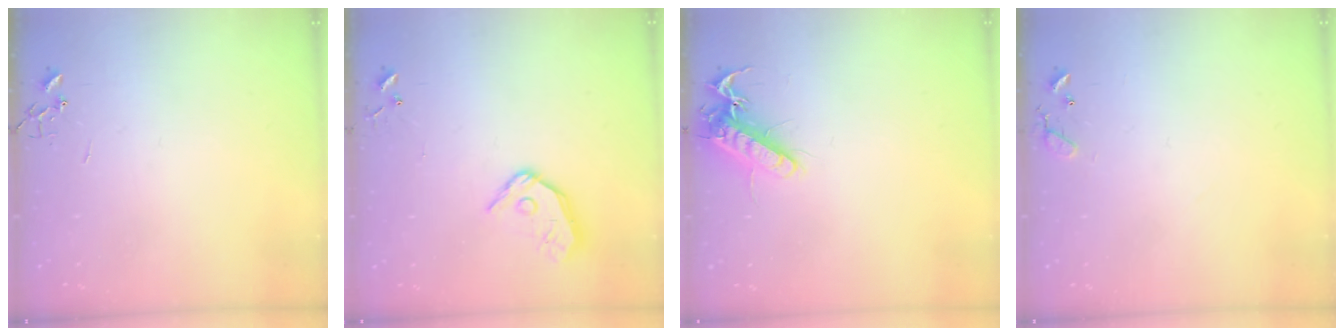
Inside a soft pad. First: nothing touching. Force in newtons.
{"total": 11.3, "press": 11.1, "slide": 1.6}
{"total": 13.6, "press": 13.5, "slide": 1.8}
{"total": 9.1, "press": 9.0, "slide": 0.7}